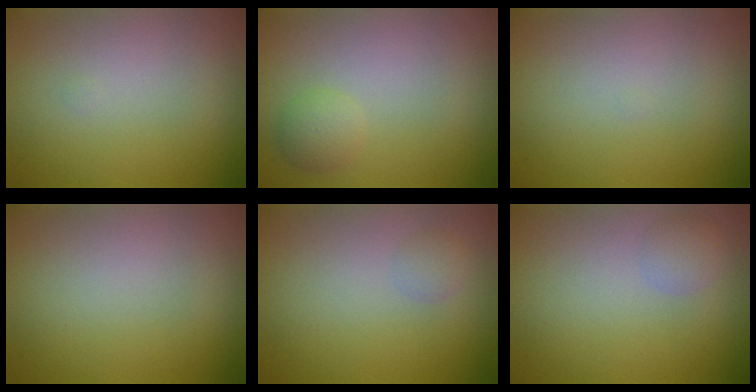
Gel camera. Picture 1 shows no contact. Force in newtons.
{"total": 1.6, "press": 1.6, "slide": 0.1}
{"total": 0.0}
{"total": 0.0}
{"total": 1.0, "press": 1.0, "slide": 0.0}
{"total": 1.5, "press": 1.5, "slide": 0.0}